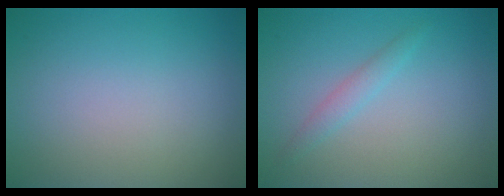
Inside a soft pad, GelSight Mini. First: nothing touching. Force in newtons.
{"total": 1.1, "press": 1.1, "slide": 0.1}